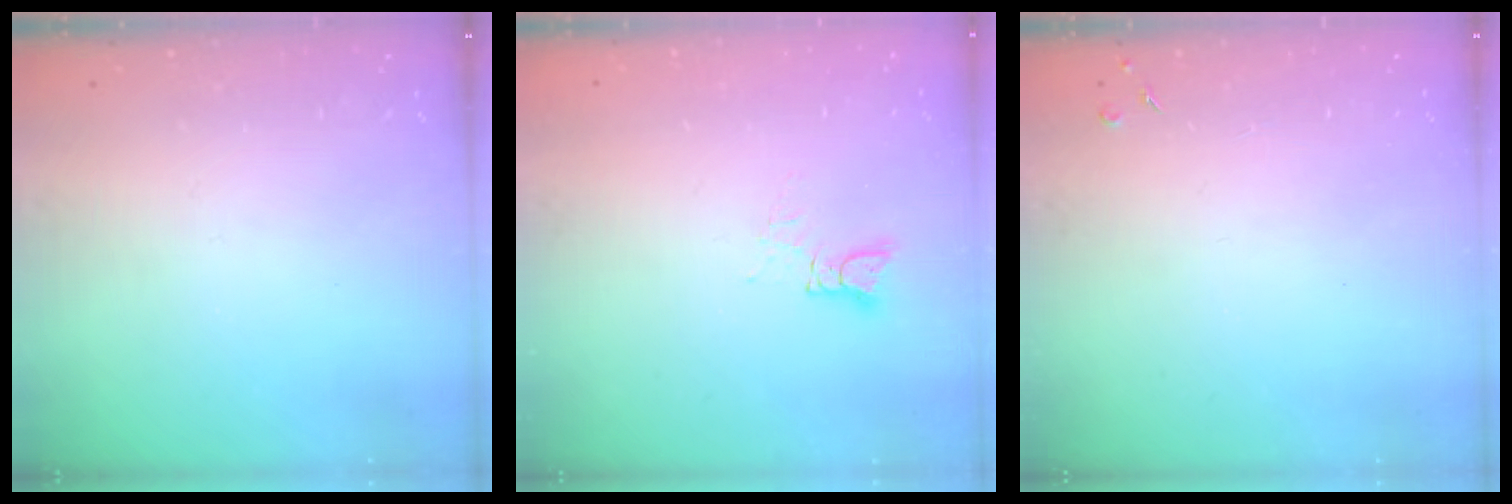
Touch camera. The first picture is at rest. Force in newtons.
{"total": 3.9, "press": 3.9, "slide": 0.2}
{"total": 2.8, "press": 2.7, "slide": 0.5}